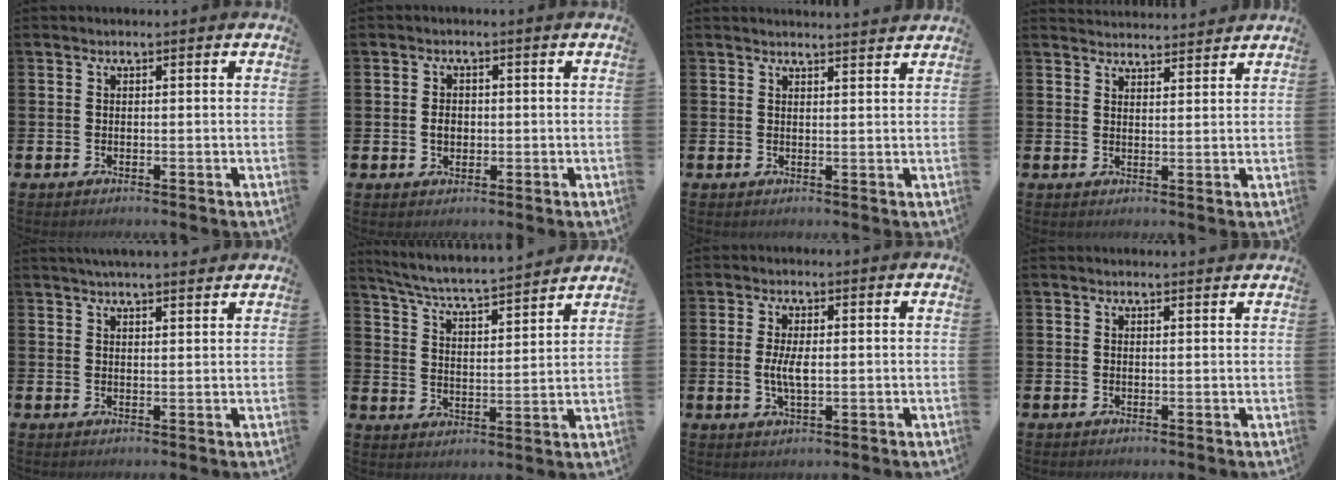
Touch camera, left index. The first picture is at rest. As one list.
[{"total": 2.1, "force": [-0.1, 1.6, 1.3], "torque": [-0.008, 0.001, -0.009]}, {"total": 2.3, "force": [2.2, -0.2, -0.1], "torque": [0.008, -0.015, 0.039]}, {"total": 3.1, "force": [3.1, 0.4, -0.2], "torque": [0.003, -0.019, 0.056]}, {"total": 3.4, "force": [3.3, 0.1, 0.9], "torque": [-0.019, -0.011, 0.059]}, {"total": 5.8, "force": [5.6, -0.1, 1.6], "torque": [-0.059, -0.049, 0.092]}, {"total": 3.7, "force": [0.1, 1.5, 3.4], "torque": [-0.055, 0.000, -0.003]}, {"total": 0.9, "force": [0.9, 0.0, 0.2], "torque": [0.006, -0.002, 0.014]}]